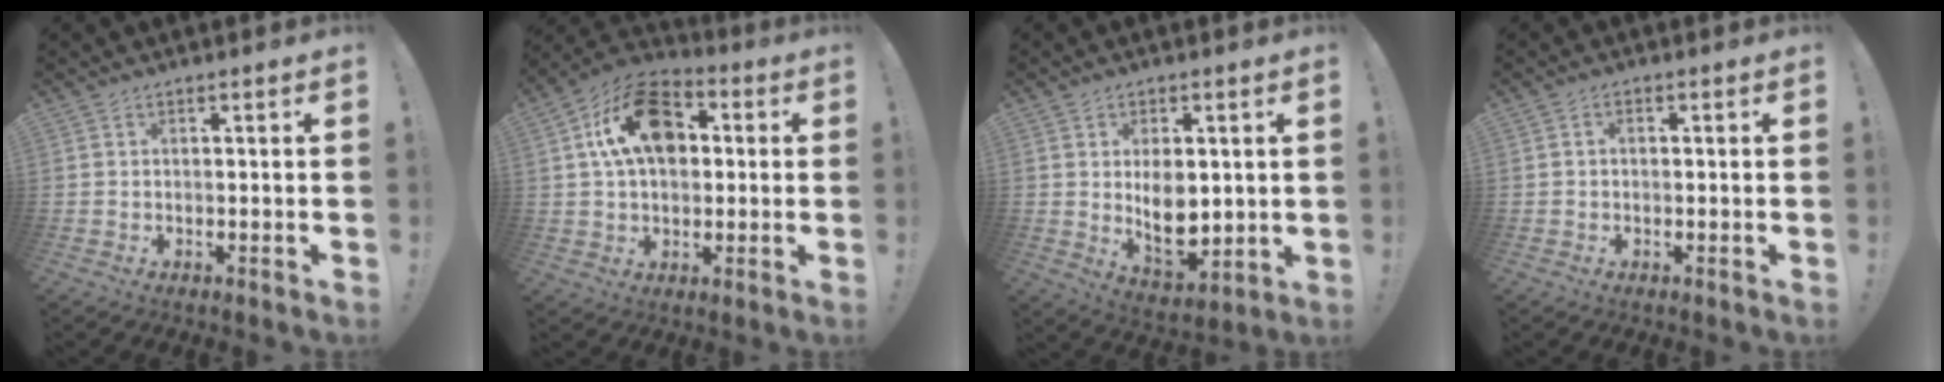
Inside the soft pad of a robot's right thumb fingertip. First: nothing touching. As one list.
[{"total": 18.0, "force": [5.1, 11.9, 12.5], "torque": [-0.198, 0.002, 0.093]}, {"total": 10.5, "force": [1.3, 6.8, 7.9], "torque": [-0.126, -0.023, 0.027]}, {"total": 1.2, "force": [-0.3, 0.7, 0.9], "torque": [-0.021, 0.006, -0.006]}]